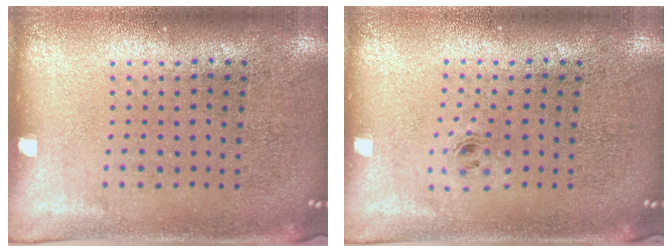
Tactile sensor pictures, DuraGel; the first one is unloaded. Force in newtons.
{"total": 0.6, "press": 0.3, "slide": 0.5}